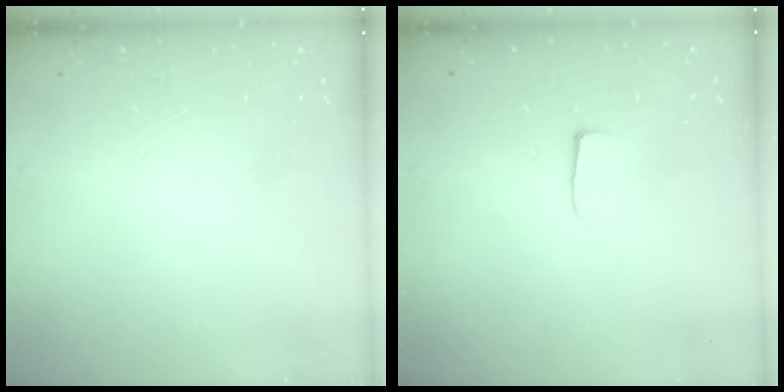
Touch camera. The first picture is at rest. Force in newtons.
{"total": 3.7, "press": 3.7, "slide": 0.5}